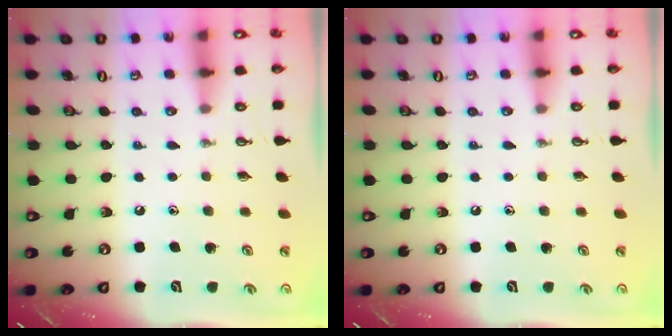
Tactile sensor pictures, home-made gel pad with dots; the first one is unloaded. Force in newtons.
{"total": 0.0}